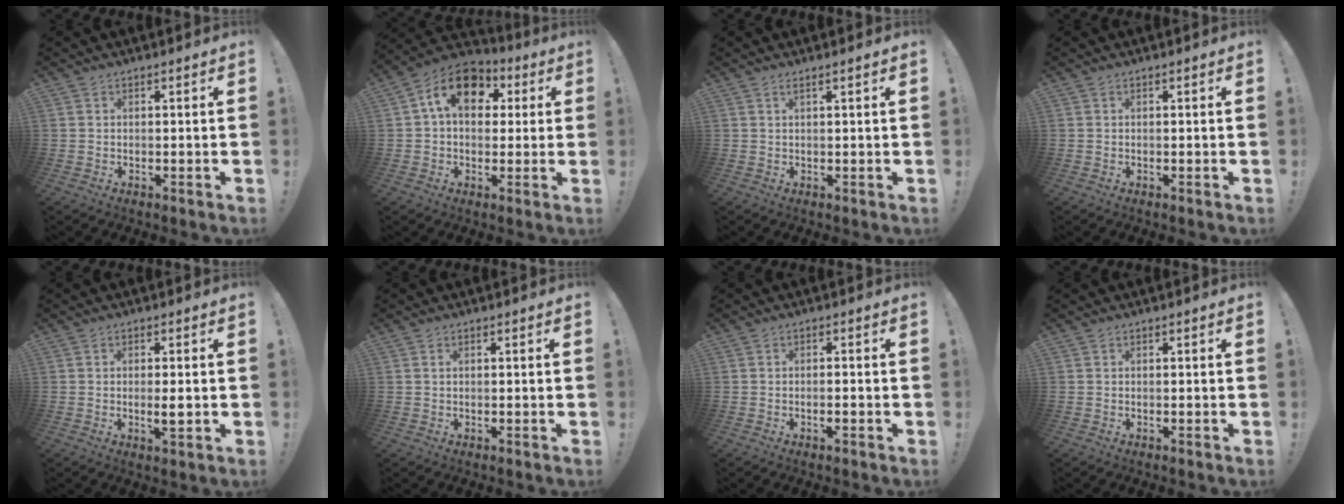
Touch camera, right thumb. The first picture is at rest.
{"total": 14.0, "force": [4.5, 9.7, 9.0], "torque": [-0.136, 0.002, 0.084]}
{"total": 1.5, "force": [0.7, -0.3, 1.3], "torque": [-0.023, -0.002, 0.010]}
{"total": 0.0}
{"total": 3.5, "force": [-0.4, 0.6, 3.4], "torque": [-0.046, -0.006, -0.009]}
{"total": 0.6, "force": [0.2, 0.3, 0.5], "torque": [-0.012, 0.003, 0.005]}
{"total": 1.3, "force": [-0.8, 0.0, 1.0], "torque": [-0.024, 0.001, -0.013]}
{"total": 0.0}